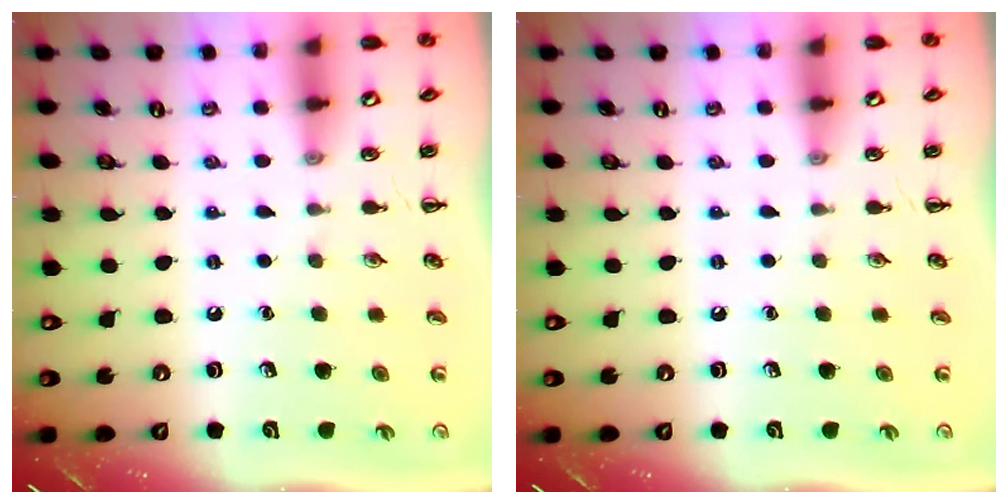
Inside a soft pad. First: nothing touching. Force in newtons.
{"total": 0.0}